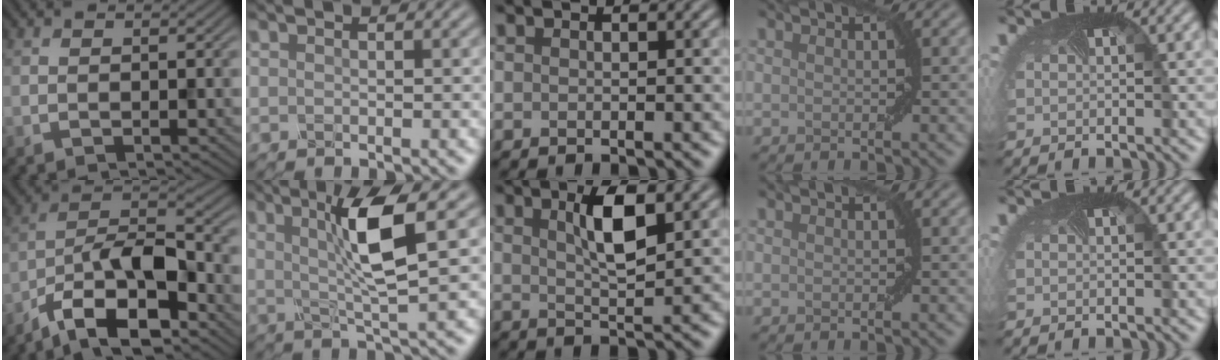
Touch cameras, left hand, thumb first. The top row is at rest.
{"thumb": {"total": 12.3, "force": [-7.5, 4.6, 8.6], "torque": [-0.147, 0.005, -0.152]}, "index": {"total": 6.2, "force": [1.3, 0.7, 6.0], "torque": [-0.115, 0.000, 0.029]}, "middle": {"total": 3.5, "force": [1.1, 0.8, 3.3], "torque": [-0.059, 0.000, 0.025]}}